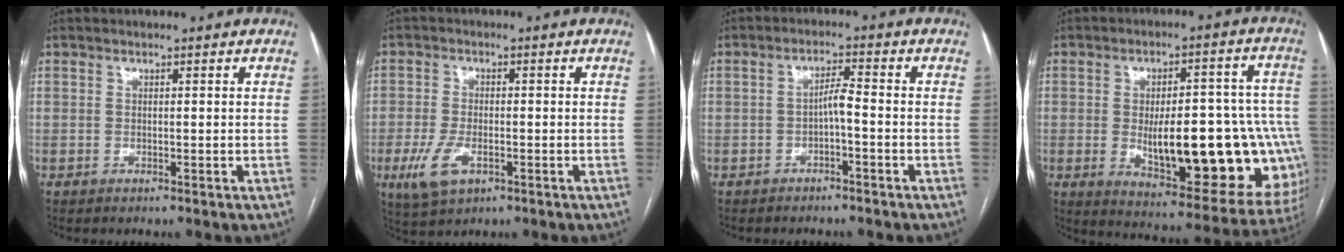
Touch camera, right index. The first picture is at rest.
{"total": 6.2, "force": [-2.4, 3.2, 4.7], "torque": [-0.105, -0.007, -0.038]}
{"total": 2.8, "force": [-1.1, 0.3, 2.6], "torque": [-0.044, 0.010, -0.018]}
{"total": 25.5, "force": [-3.9, 8.5, 23.7], "torque": [-0.234, 0.022, -0.024]}